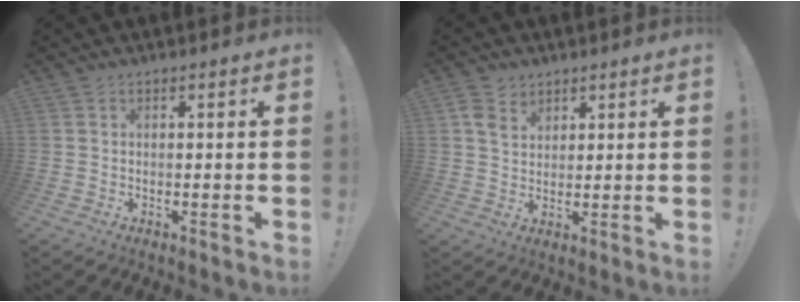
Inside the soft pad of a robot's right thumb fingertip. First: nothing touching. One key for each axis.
{"total": 5.9, "fx": 3.6, "fy": 4.1, "fz": 2.3, "tx": -0.031, "ty": -0.014, "tz": 0.068}